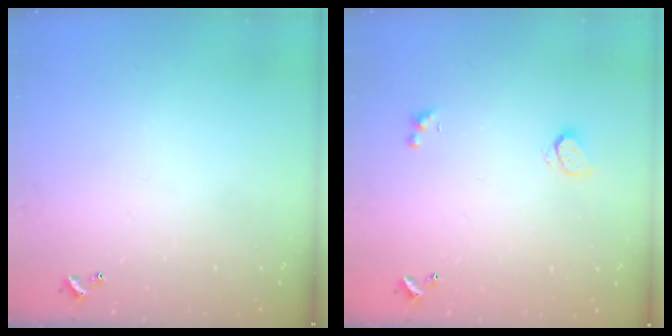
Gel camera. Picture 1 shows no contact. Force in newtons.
{"total": 0.6, "press": 0.5, "slide": 0.4}